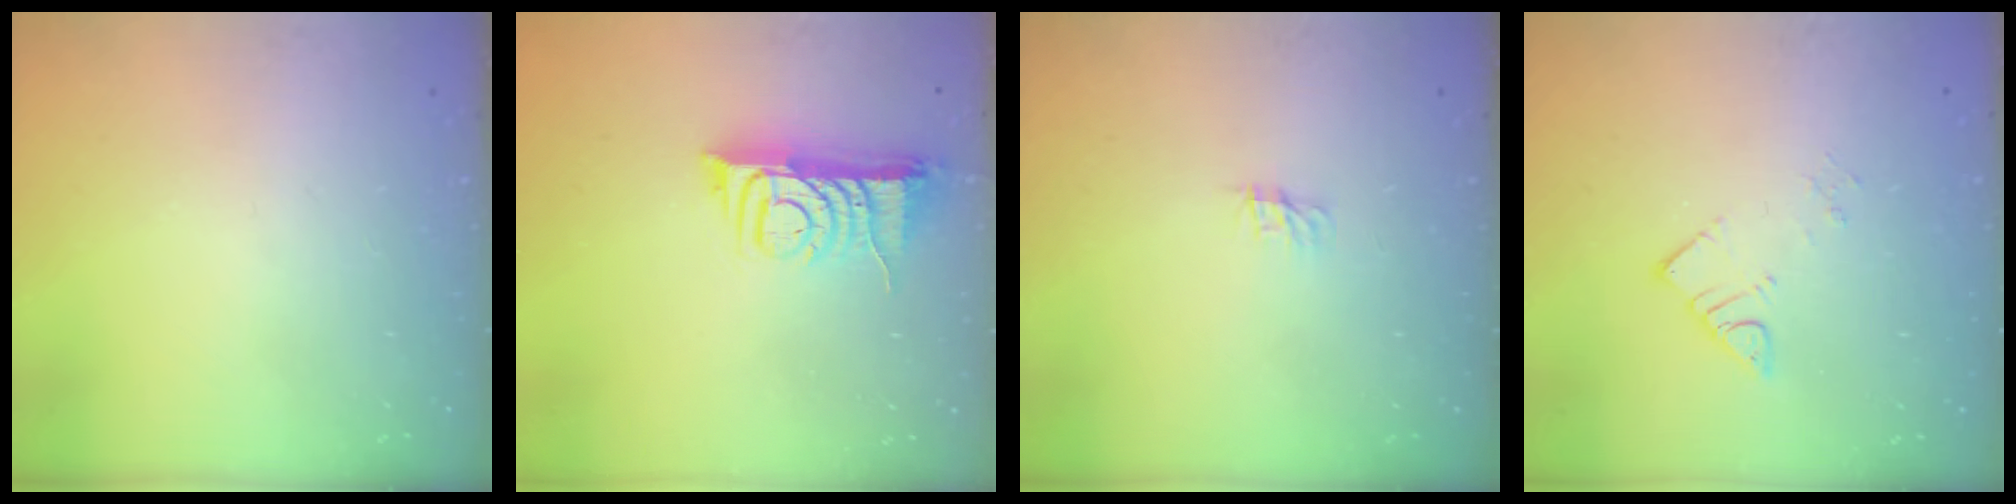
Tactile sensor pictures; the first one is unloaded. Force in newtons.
{"total": 8.5, "press": 8.4, "slide": 0.4}
{"total": 0.0}
{"total": 5.1, "press": 5.1, "slide": 0.4}